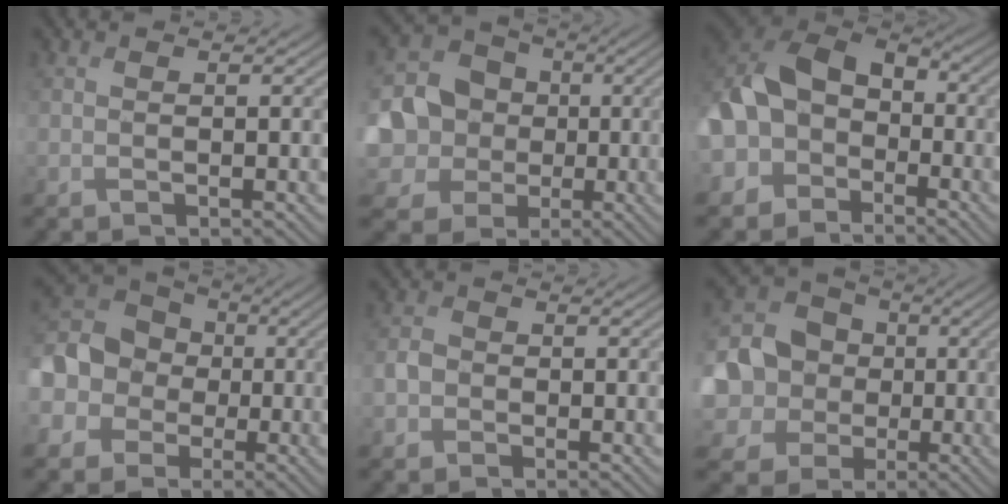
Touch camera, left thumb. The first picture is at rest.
{"total": 16.2, "force": [-2.2, 14.9, 5.9], "torque": [-0.212, -0.008, -0.063]}
{"total": 12.9, "force": [-3.5, 9.5, 7.9], "torque": [-0.191, -0.011, -0.084]}
{"total": 13.9, "force": [-1.2, 12.2, 6.5], "torque": [-0.205, -0.008, -0.060]}
{"total": 2.0, "force": [-0.8, 1.7, 0.6], "torque": [-0.012, 0.001, -0.025]}
{"total": 18.0, "force": [-1.8, 16.6, 6.8], "torque": [-0.232, -0.004, -0.065]}